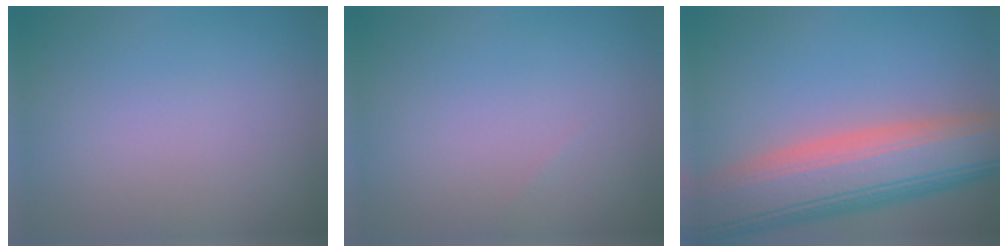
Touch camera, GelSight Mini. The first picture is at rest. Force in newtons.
{"total": 0.0}
{"total": 11.9, "press": 11.9, "slide": 0.9}